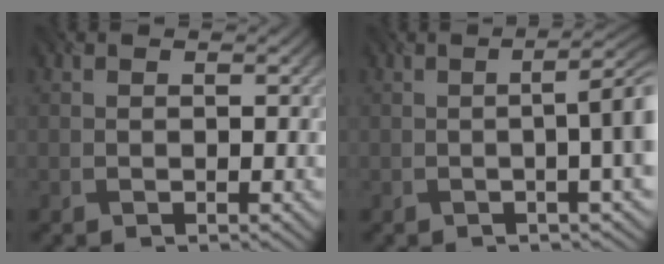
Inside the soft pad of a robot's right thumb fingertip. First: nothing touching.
{"total": 7.2, "force": [-0.3, 2.0, 6.9], "torque": [-0.081, 0.008, -0.009]}